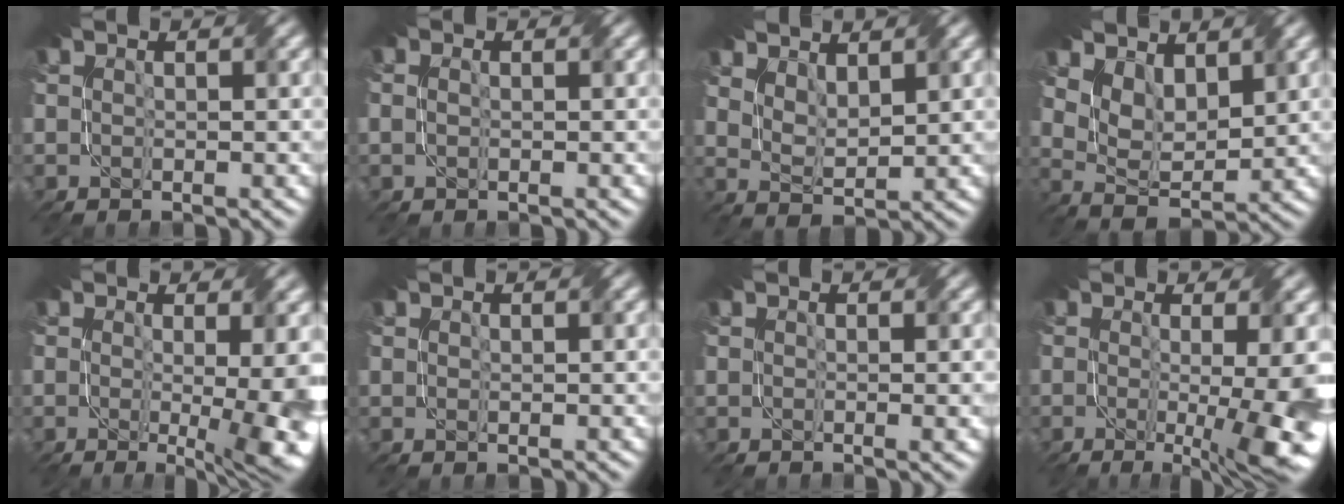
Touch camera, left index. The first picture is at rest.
{"total": 0.7, "force": [0.1, 0.6, 0.4], "torque": [-0.009, 0.003, -0.001]}
{"total": 3.3, "force": [2.7, 1.2, 1.6], "torque": [-0.042, 0.000, 0.054]}
{"total": 4.6, "force": [3.0, 2.6, 2.3], "torque": [-0.055, -0.002, 0.049]}
{"total": 9.0, "force": [-0.6, 3.0, 8.4], "torque": [-0.081, -0.006, -0.010]}
{"total": 0.0}
{"total": 1.4, "force": [0.1, 0.5, 1.3], "torque": [-0.011, -0.002, 0.000]}
{"total": 9.5, "force": [-1.2, 2.7, 9.0], "torque": [-0.101, -0.007, -0.016]}